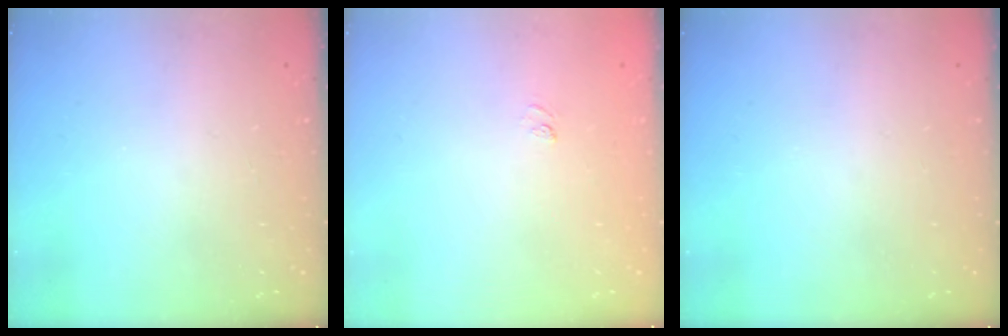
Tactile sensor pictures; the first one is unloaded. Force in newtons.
{"total": 5.0, "press": 4.9, "slide": 1.1}
{"total": 0.0}